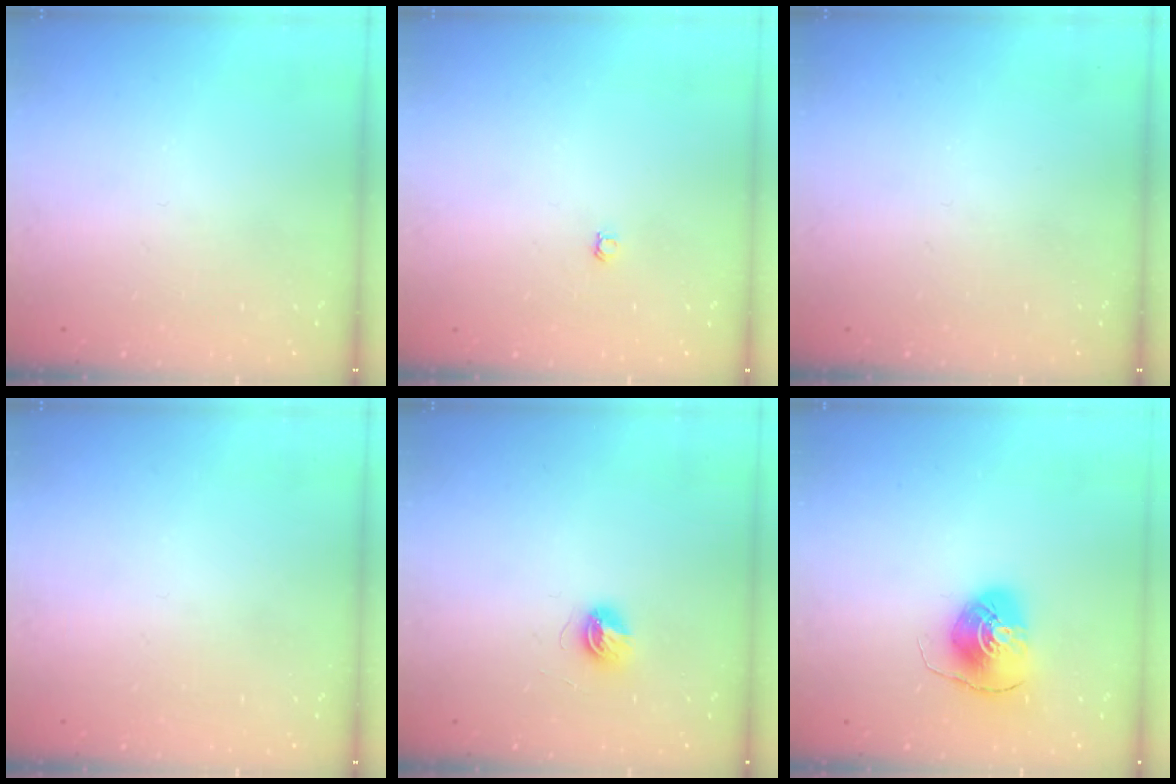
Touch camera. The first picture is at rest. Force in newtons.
{"total": 3.0, "press": 3.0, "slide": 0.4}
{"total": 0.0}
{"total": 0.7, "press": 0.7, "slide": 0.1}
{"total": 5.6, "press": 5.6, "slide": 0.5}
{"total": 7.6, "press": 7.6, "slide": 0.3}